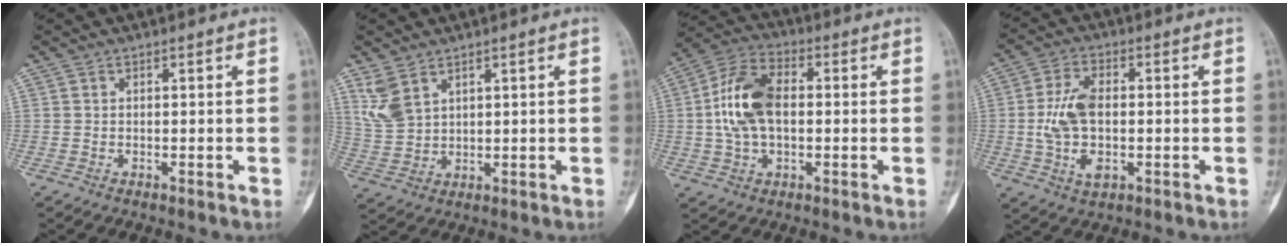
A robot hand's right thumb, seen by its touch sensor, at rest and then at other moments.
{"total": 5.5, "force": [3.3, 3.2, 3.1], "torque": [-0.062, -0.008, 0.082]}
{"total": 12.4, "force": [0.5, 7.4, 10.0], "torque": [-0.197, 0.025, 0.005]}
{"total": 10.2, "force": [-0.5, 5.6, 8.5], "torque": [-0.166, 0.006, -0.009]}